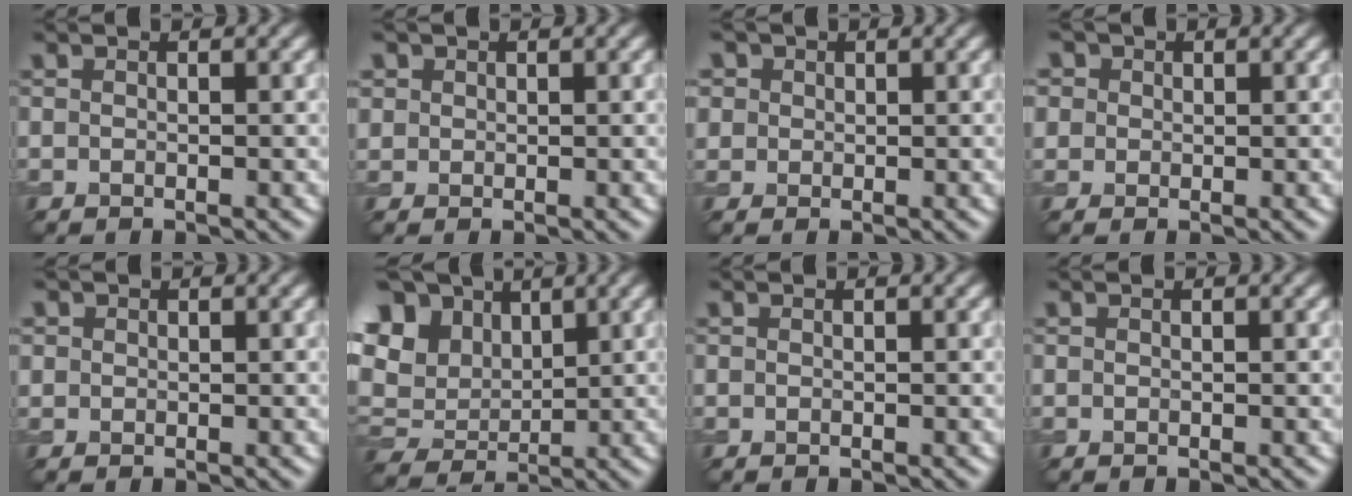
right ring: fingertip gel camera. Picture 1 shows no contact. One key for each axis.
{"total": 1.1, "fx": 0.4, "fy": 1.0, "fz": 0.1, "tx": 0.005, "ty": -0.003, "tz": 0.008}
{"total": 3.2, "fx": 1.6, "fy": 2.6, "fz": 1.1, "tx": -0.030, "ty": 0.010, "tz": 0.024}
{"total": 4.5, "fx": 2.2, "fy": 3.5, "fz": 1.8, "tx": -0.052, "ty": 0.015, "tz": 0.022}
{"total": 0.7, "fx": 0.2, "fy": 0.7, "fz": 0.0, "tx": 0.005, "ty": -0.001, "tz": 0.003}
{"total": 13.8, "fx": 5.6, "fy": 10.1, "fz": 7.5, "tx": -0.170, "ty": 0.038, "tz": 0.079}
{"total": 0.0}
{"total": 0.0}